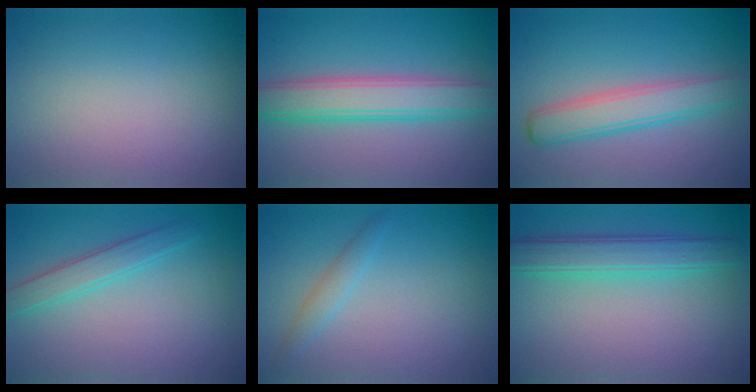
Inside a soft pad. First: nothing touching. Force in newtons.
{"total": 5.6, "press": 5.6, "slide": 0.1}
{"total": 4.2, "press": 4.2, "slide": 0.1}
{"total": 2.4, "press": 2.4, "slide": 0.1}
{"total": 1.4, "press": 1.4, "slide": 0.0}
{"total": 4.3, "press": 4.3, "slide": 0.2}